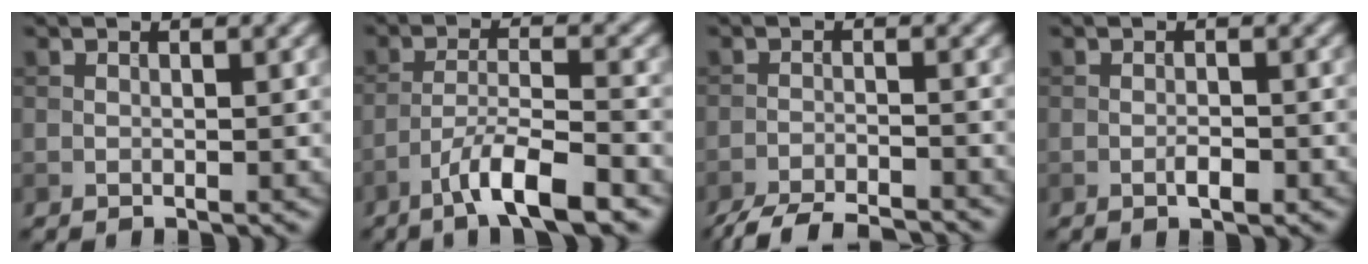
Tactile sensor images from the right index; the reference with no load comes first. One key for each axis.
{"total": 6.4, "fx": -4.3, "fy": 1.2, "fz": 4.5, "tx": -0.076, "ty": 0.004, "tz": -0.079}
{"total": 7.2, "fx": -6.7, "fy": 1.2, "fz": 2.6, "tx": -0.047, "ty": -0.015, "tz": -0.107}
{"total": 1.3, "fx": -0.6, "fy": 0.4, "fz": 1.1, "tx": -0.020, "ty": 0.000, "tz": -0.012}